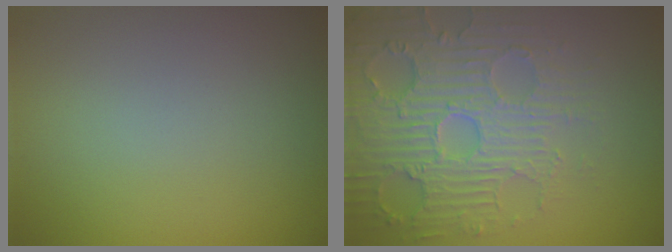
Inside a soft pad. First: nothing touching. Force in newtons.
{"total": 5.5, "press": 5.1, "slide": 2.0}